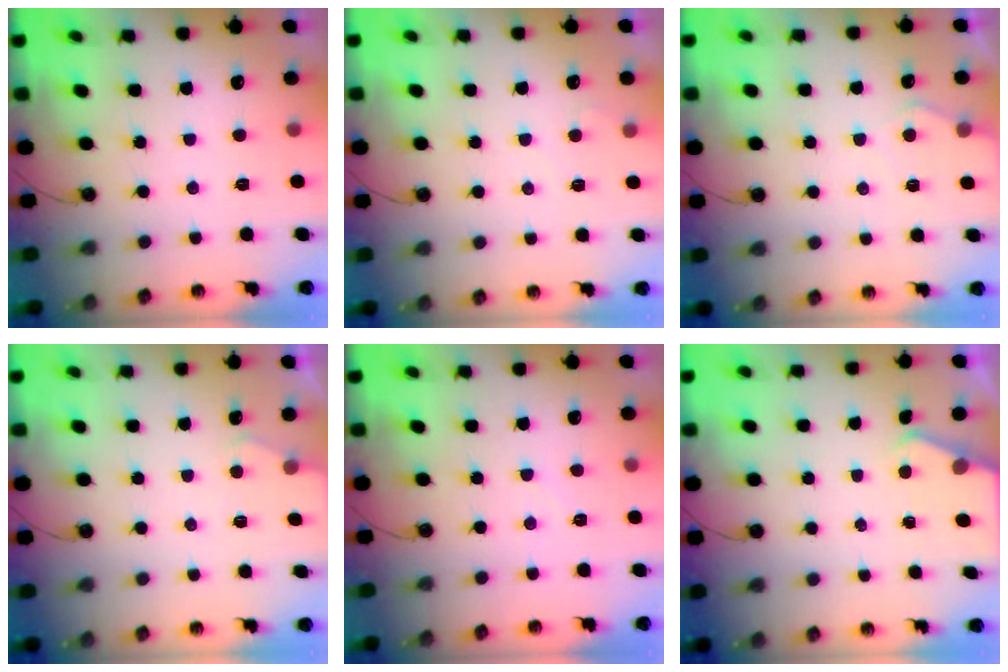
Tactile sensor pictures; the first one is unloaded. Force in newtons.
{"total": 3.7, "press": 3.7, "slide": 0.4}
{"total": 5.0, "press": 4.9, "slide": 0.4}
{"total": 3.3, "press": 3.2, "slide": 0.5}
{"total": 2.5, "press": 2.5, "slide": 0.4}
{"total": 2.7, "press": 2.7, "slide": 0.5}